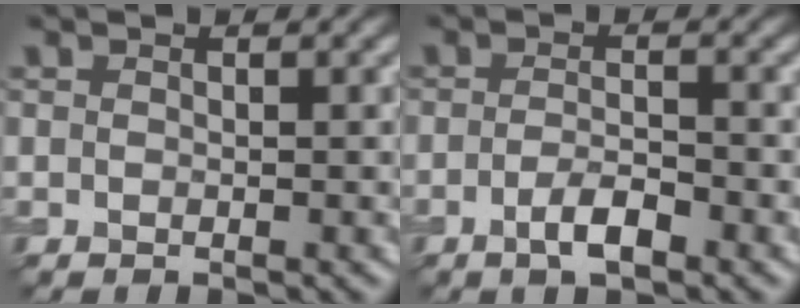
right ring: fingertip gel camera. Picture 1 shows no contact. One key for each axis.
{"total": 2.5, "fx": -1.3, "fy": 0.7, "fz": 2.1, "tx": -0.040, "ty": 0.002, "tz": -0.027}